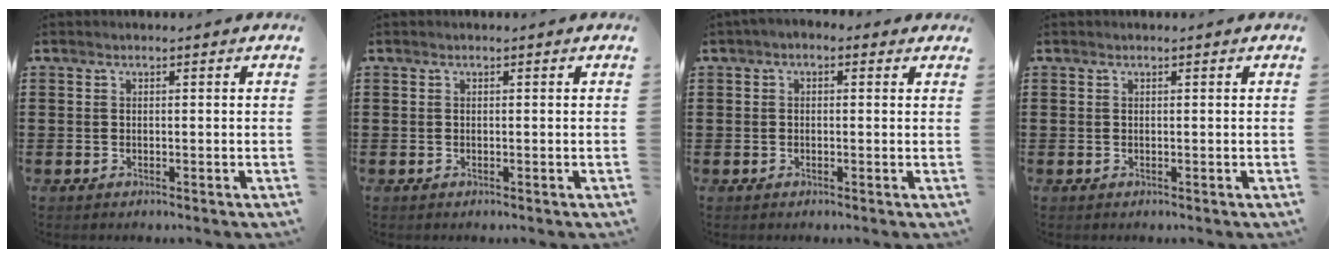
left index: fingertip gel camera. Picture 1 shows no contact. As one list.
[{"total": 0.0}, {"total": 1.3, "force": [-0.5, 0.8, 0.8], "torque": [-0.017, 0.004, -0.011]}, {"total": 0.0}]